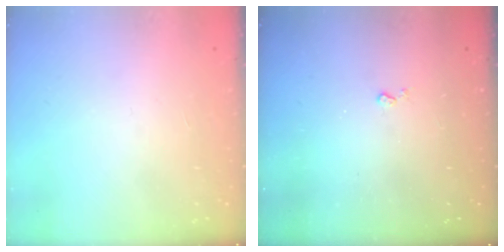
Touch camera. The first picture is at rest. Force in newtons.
{"total": 3.0, "press": 3.0, "slide": 0.5}